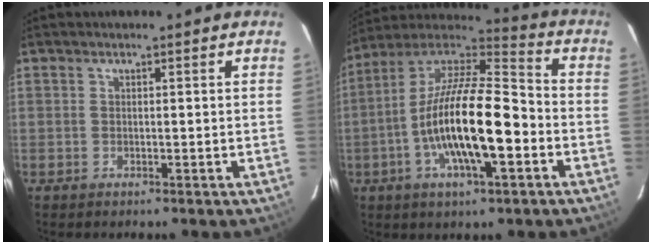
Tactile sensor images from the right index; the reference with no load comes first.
{"total": 19.6, "force": [-4.9, 5.5, 18.2], "torque": [-0.336, -0.005, -0.098]}